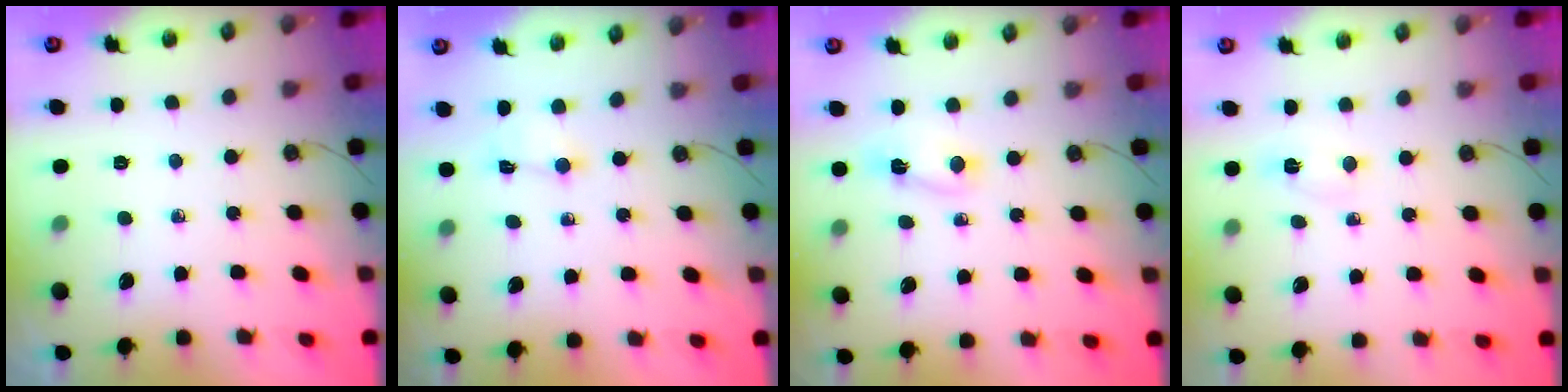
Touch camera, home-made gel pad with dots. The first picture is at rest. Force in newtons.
{"total": 1.2, "press": 1.0, "slide": 0.6}
{"total": 2.4, "press": 2.3, "slide": 0.6}
{"total": 2.2, "press": 2.2, "slide": 0.2}